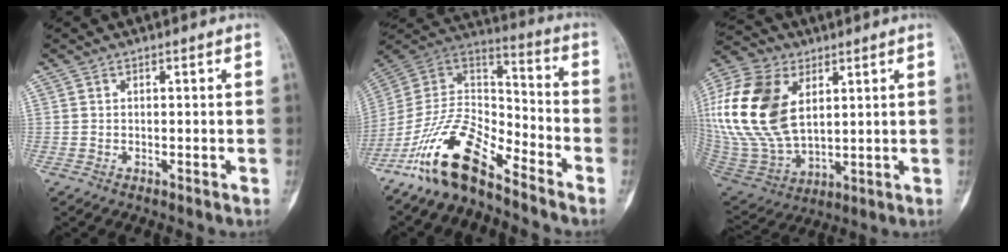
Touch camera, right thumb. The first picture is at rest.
{"total": 16.2, "force": [-11.7, 5.7, 9.7], "torque": [-0.162, 0.089, -0.226]}
{"total": 24.0, "force": [6.1, 14.7, 17.9], "torque": [-0.389, -0.020, 0.120]}